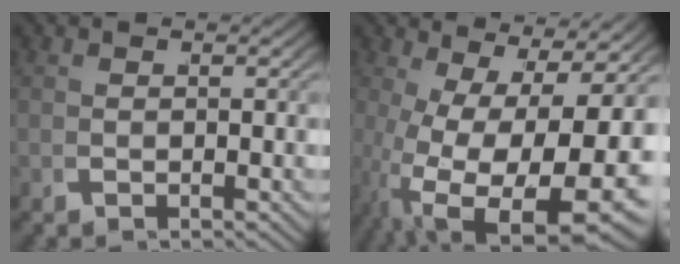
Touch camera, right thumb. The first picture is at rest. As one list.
[{"total": 15.7, "force": [-1.3, 8.7, 13.0], "torque": [-0.246, -0.067, 0.030]}]